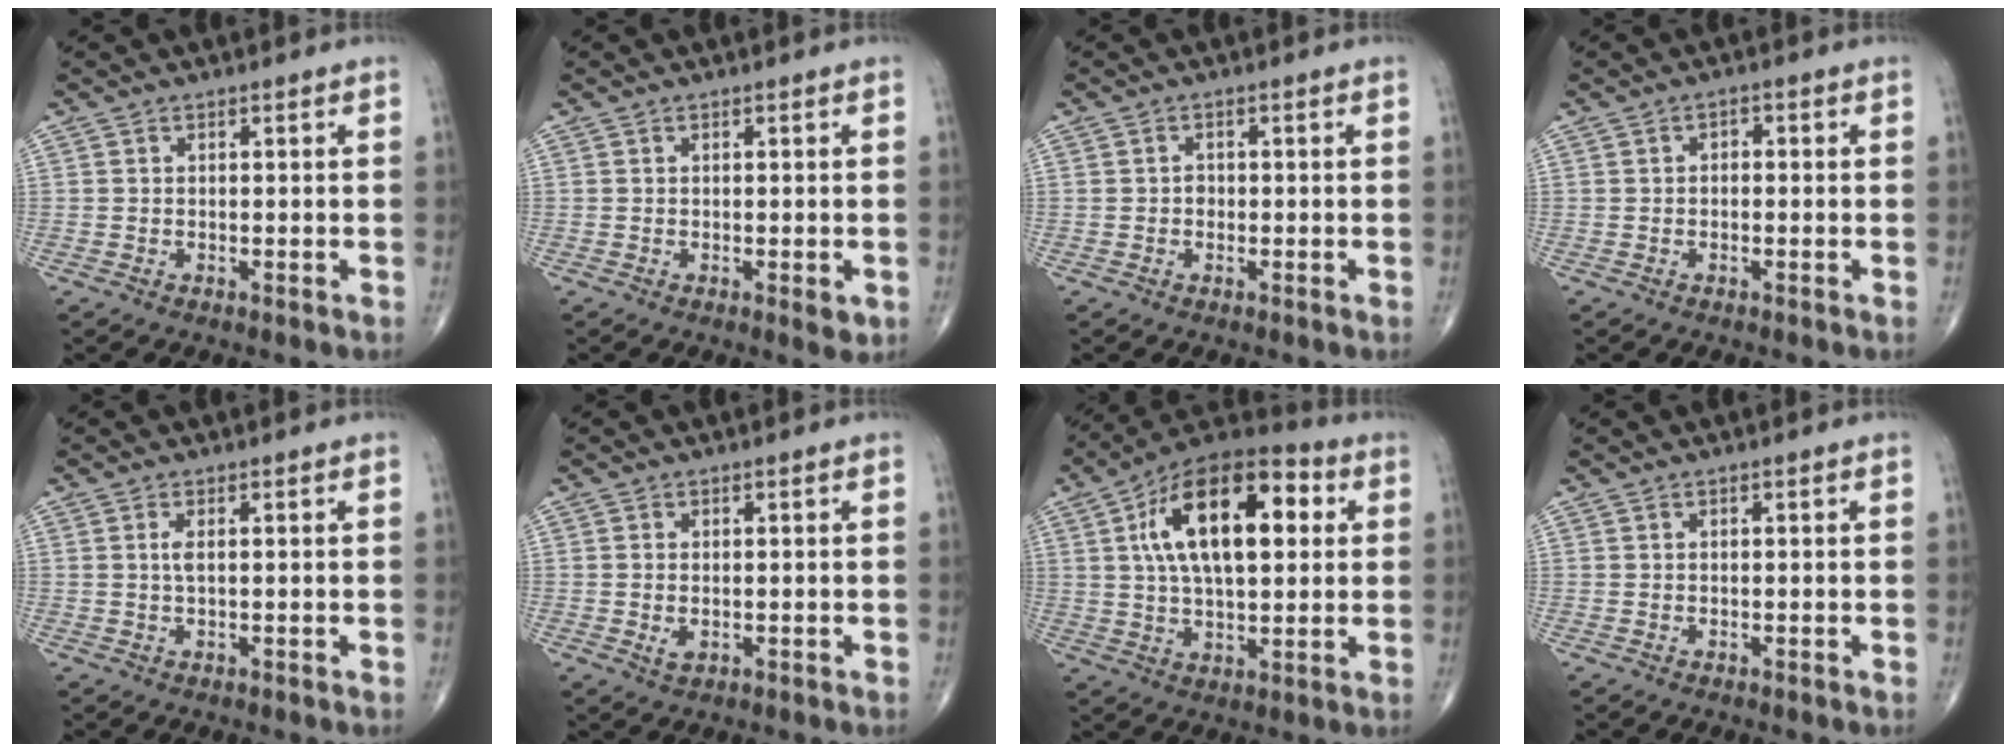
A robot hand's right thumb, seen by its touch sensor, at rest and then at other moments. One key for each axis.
{"total": 2.0, "fx": -0.4, "fy": 0.7, "fz": 1.8, "tx": -0.024, "ty": -0.006, "tz": -0.004}
{"total": 1.1, "fx": -0.2, "fy": 1.0, "fz": 0.5, "tx": -0.003, "ty": 0.004, "tz": -0.006}
{"total": 1.4, "fx": -0.1, "fy": 1.0, "fz": 0.9, "tx": -0.003, "ty": 0.005, "tz": -0.007}
{"total": 1.4, "fx": 0.3, "fy": 0.3, "fz": 1.4, "tx": -0.036, "ty": 0.003, "tz": 0.008}
{"total": 2.1, "fx": -0.3, "fy": 1.3, "fz": 1.7, "tx": -0.035, "ty": -0.004, "tz": -0.003}
{"total": 20.9, "fx": 4.9, "fy": 10.2, "fz": 17.6, "tx": -0.269, "ty": 0.018, "tz": 0.070}
{"total": 0.0}